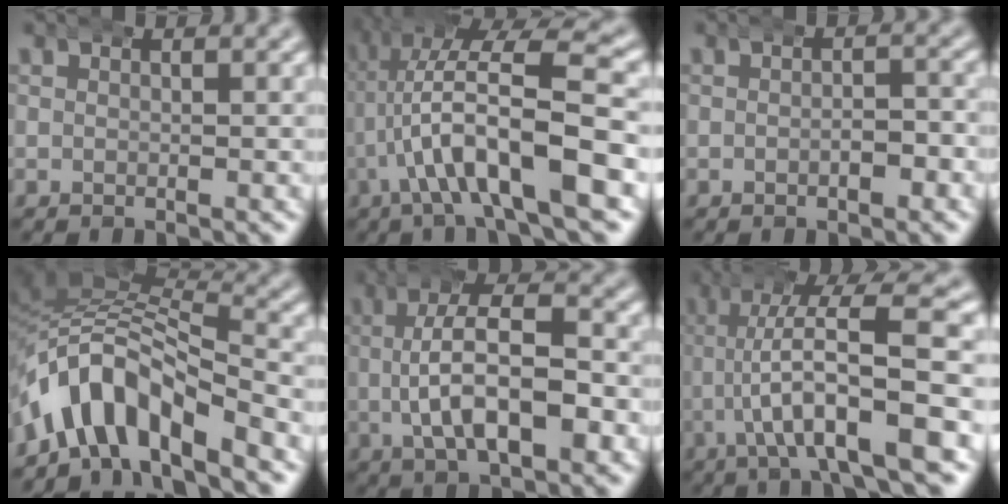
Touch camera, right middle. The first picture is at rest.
{"total": 9.5, "force": [-0.1, 3.5, 8.8], "torque": [-0.158, 0.003, 0.002]}
{"total": 1.7, "force": [-0.7, 0.9, 1.2], "torque": [-0.009, 0.000, -0.017]}
{"total": 9.5, "force": [-3.7, 6.5, 5.8], "torque": [-0.137, -0.028, -0.054]}
{"total": 8.2, "force": [-0.8, 4.1, 7.1], "torque": [-0.119, -0.003, -0.012]}
{"total": 8.4, "force": [-0.3, 2.3, 8.0], "torque": [-0.137, 0.005, -0.007]}